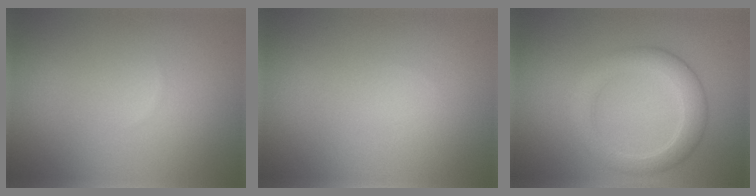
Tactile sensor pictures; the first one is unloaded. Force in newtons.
{"total": 0.0}
{"total": 3.7, "press": 3.7, "slide": 0.3}